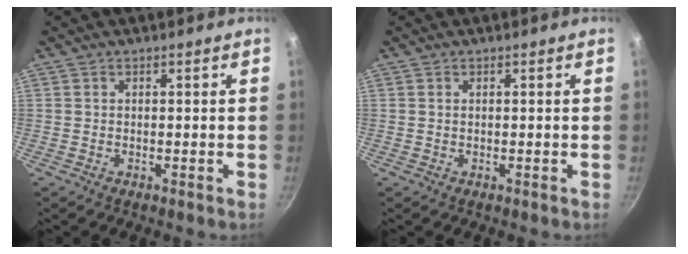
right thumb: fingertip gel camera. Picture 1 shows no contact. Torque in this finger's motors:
{"motor_torque": [-0.24, 0.04, -0.06, 0.51, 0.05]}